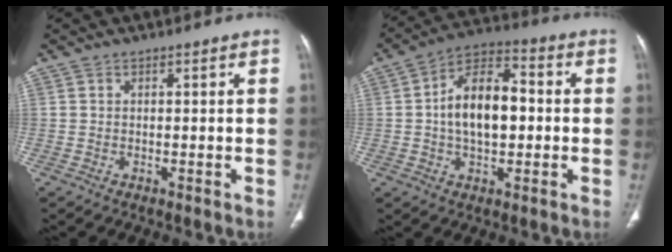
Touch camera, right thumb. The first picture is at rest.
{"total": 13.3, "force": [0.0, 7.5, 11.0], "torque": [-0.175, 0.028, -0.009]}